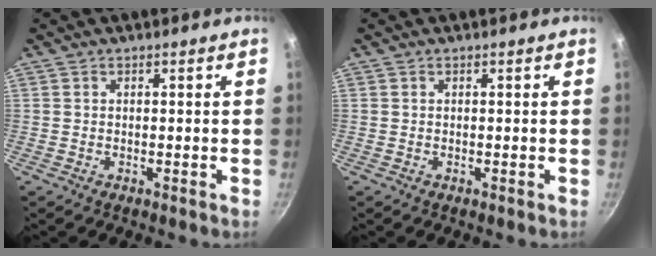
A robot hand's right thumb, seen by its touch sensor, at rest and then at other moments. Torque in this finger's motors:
{"motor_torque": [0.00, 0.00, 0.00, 0.00, 0.00]}